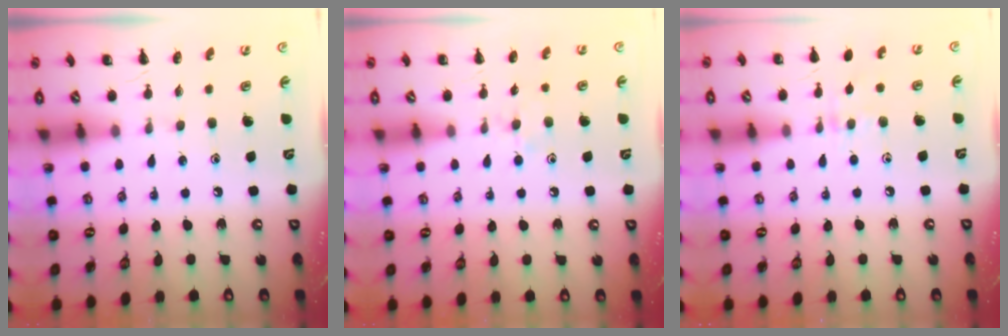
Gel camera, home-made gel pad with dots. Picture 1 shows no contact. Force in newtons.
{"total": 6.1, "press": 5.8, "slide": 1.7}
{"total": 5.9, "press": 5.6, "slide": 1.9}